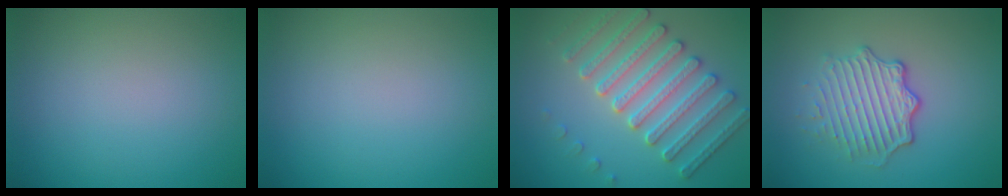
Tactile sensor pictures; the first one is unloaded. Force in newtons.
{"total": 0.0}
{"total": 5.1, "press": 4.9, "slide": 1.3}
{"total": 4.9, "press": 3.3, "slide": 3.6}